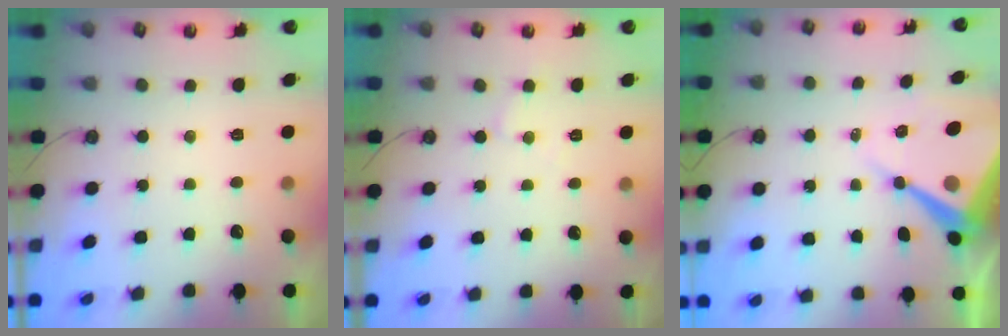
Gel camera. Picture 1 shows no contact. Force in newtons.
{"total": 4.6, "press": 4.5, "slide": 0.6}
{"total": 13.4, "press": 13.3, "slide": 1.4}